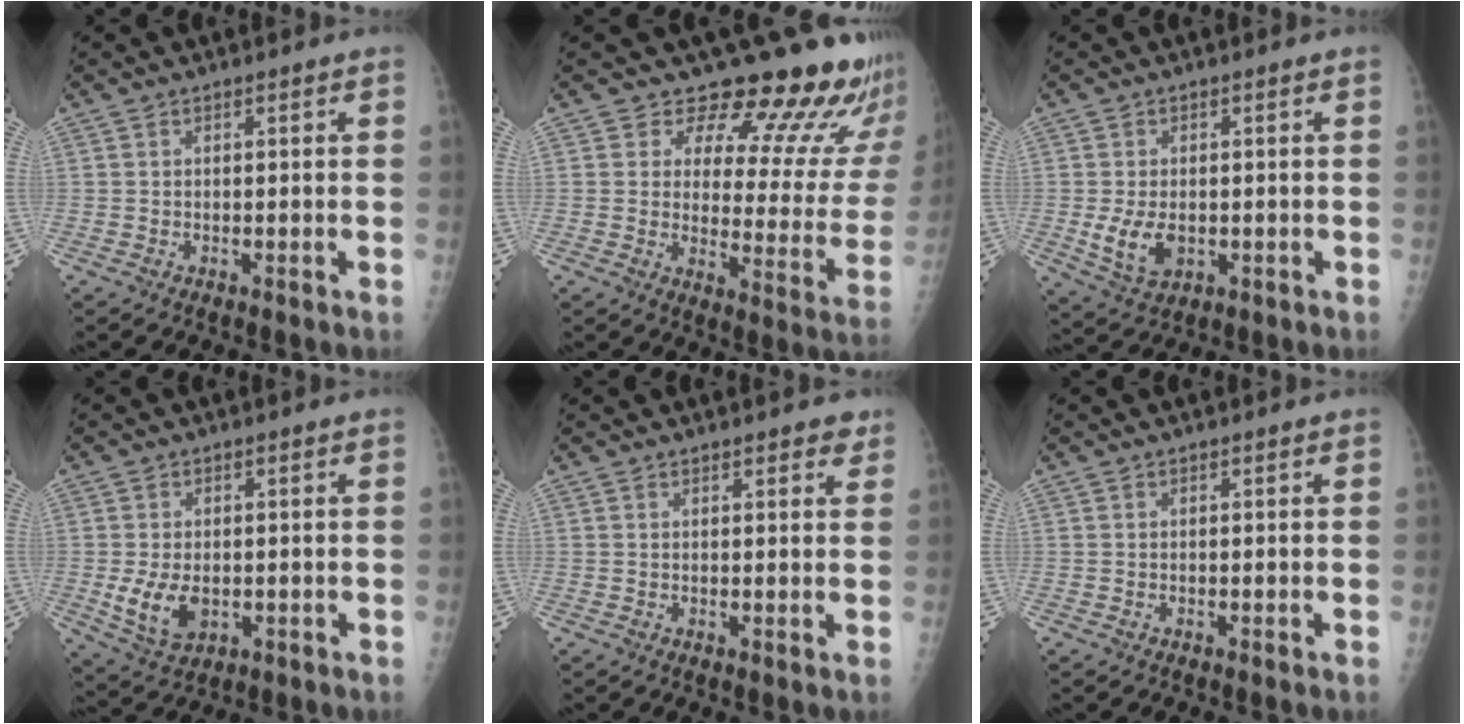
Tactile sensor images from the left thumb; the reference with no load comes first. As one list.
[{"total": 17.9, "force": [15.3, 6.1, 6.9], "torque": [-0.035, -0.126, 0.178]}, {"total": 6.6, "force": [-1.0, 4.3, 4.9], "torque": [-0.085, -0.010, -0.007]}, {"total": 7.3, "force": [-1.1, 4.7, 5.4], "torque": [-0.094, -0.011, -0.007]}, {"total": 2.7, "force": [2.1, 1.1, 1.3], "torque": [0.005, -0.008, 0.020]}, {"total": 0.0}]